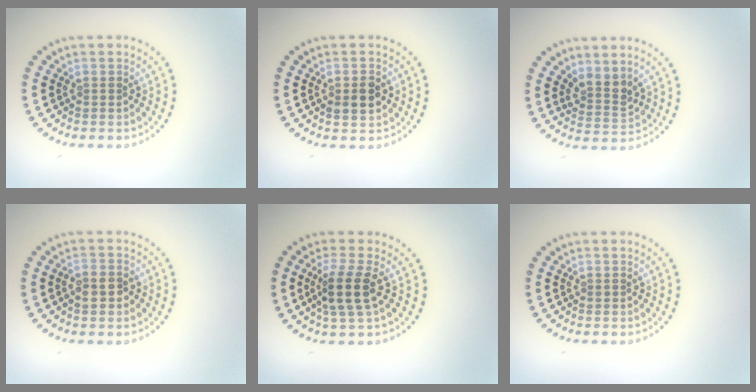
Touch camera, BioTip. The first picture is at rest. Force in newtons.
{"total": 2.3, "press": 2.3, "slide": 0.2}
{"total": 2.6, "press": 1.9, "slide": 1.7}
{"total": 2.0, "press": 1.9, "slide": 0.6}
{"total": 3.4, "press": 2.8, "slide": 1.9}
{"total": 0.0}